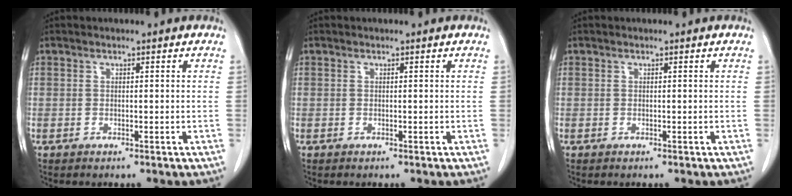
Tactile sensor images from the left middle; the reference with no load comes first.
{"total": 0.0}
{"total": 0.0}